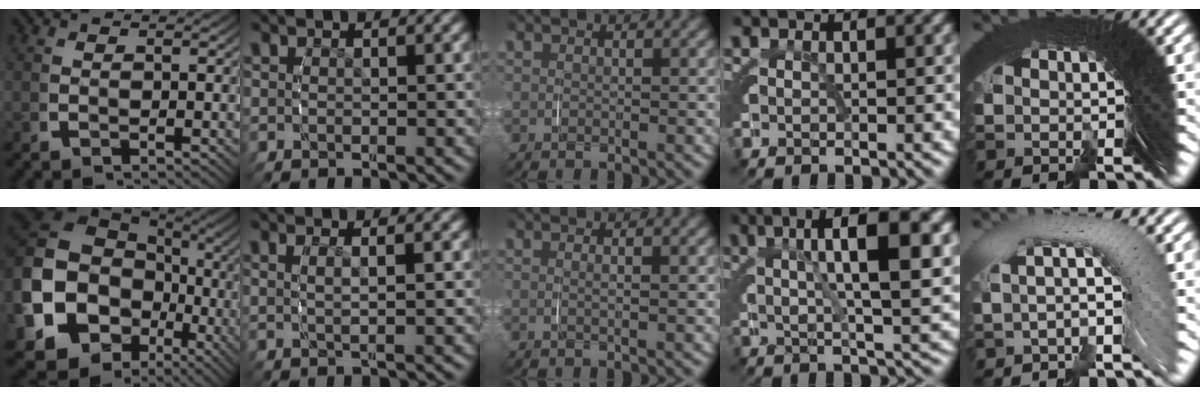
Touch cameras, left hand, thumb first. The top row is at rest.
{"thumb": {"total": 16.1, "force": [-2.4, 12.2, 10.1], "torque": [-0.208, -0.066, -0.016]}, "index": {"total": 1.6, "force": [0.6, -0.4, 1.4], "torque": [-0.023, -0.001, 0.017]}, "middle": {"total": 0.8, "force": [0.2, -0.8, 0.0], "torque": [0.003, 0.002, 0.005]}, "ring": {"total": 6.9, "force": [2.5, 1.2, 6.3], "torque": [-0.092, 0.016, 0.037]}, "little": {"total": 27.4, "force": [1.6, -14.0, -23.5], "torque": [0.364, 0.086, -0.003]}}